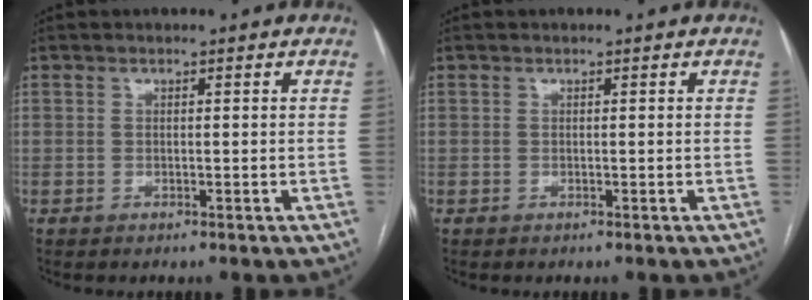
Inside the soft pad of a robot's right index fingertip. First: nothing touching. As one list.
[{"total": 0.0}]